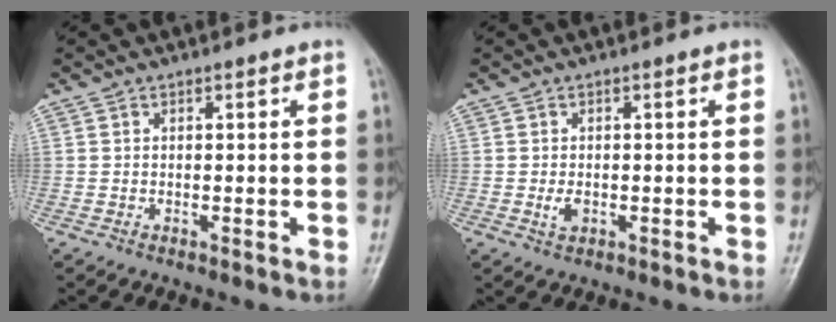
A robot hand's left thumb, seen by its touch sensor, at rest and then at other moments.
{"total": 2.0, "force": [-0.3, 1.3, 1.5], "torque": [-0.029, -0.002, -0.004]}